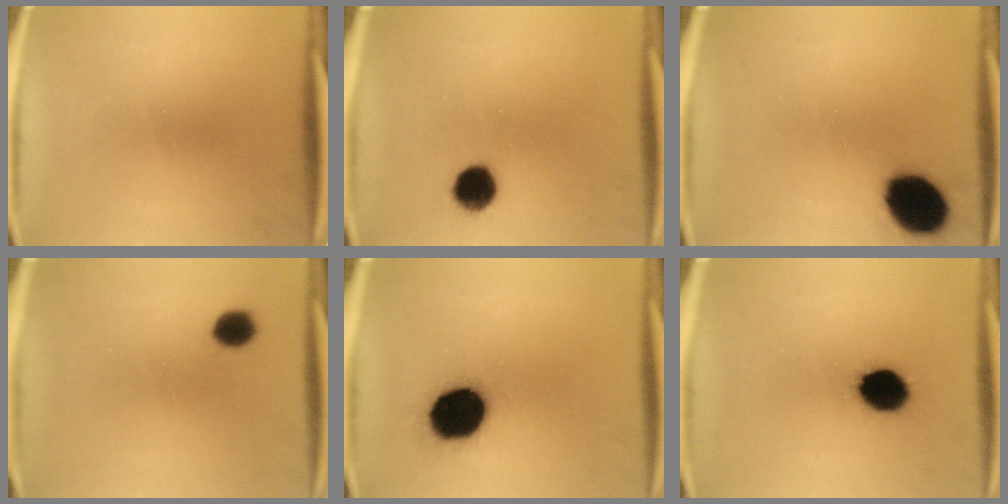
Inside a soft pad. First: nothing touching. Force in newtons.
{"total": 7.0}
{"total": 14.5}
{"total": 4.2}
{"total": 16.4}
{"total": 10.8}